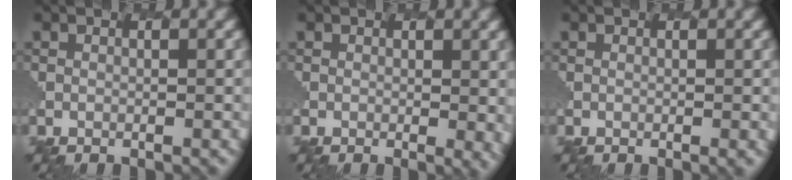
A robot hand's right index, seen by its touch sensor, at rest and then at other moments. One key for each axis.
{"total": 1.8, "fx": 0.0, "fy": 0.5, "fz": 1.7, "tx": -0.037, "ty": -0.017, "tz": 0.004}
{"total": 1.0, "fx": -0.2, "fy": 0.3, "fz": 0.9, "tx": -0.014, "ty": 0.002, "tz": 0.000}